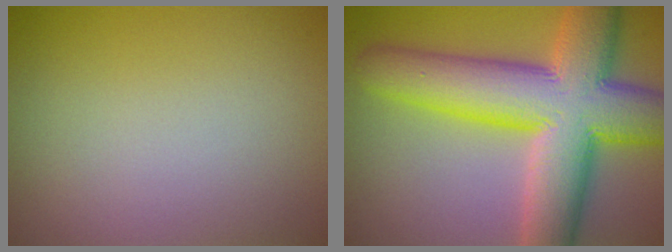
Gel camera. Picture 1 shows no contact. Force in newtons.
{"total": 13.0, "press": 12.9, "slide": 0.6}